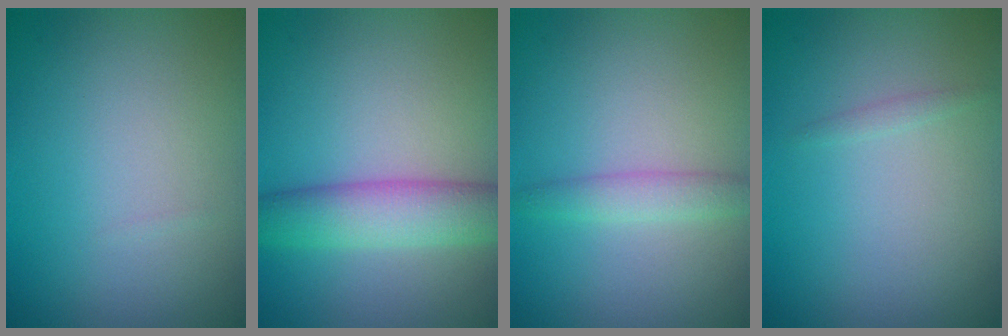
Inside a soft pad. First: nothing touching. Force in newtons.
{"total": 5.0, "press": 5.0, "slide": 0.4}
{"total": 1.9, "press": 1.9, "slide": 0.1}
{"total": 0.6, "press": 0.5, "slide": 0.0}